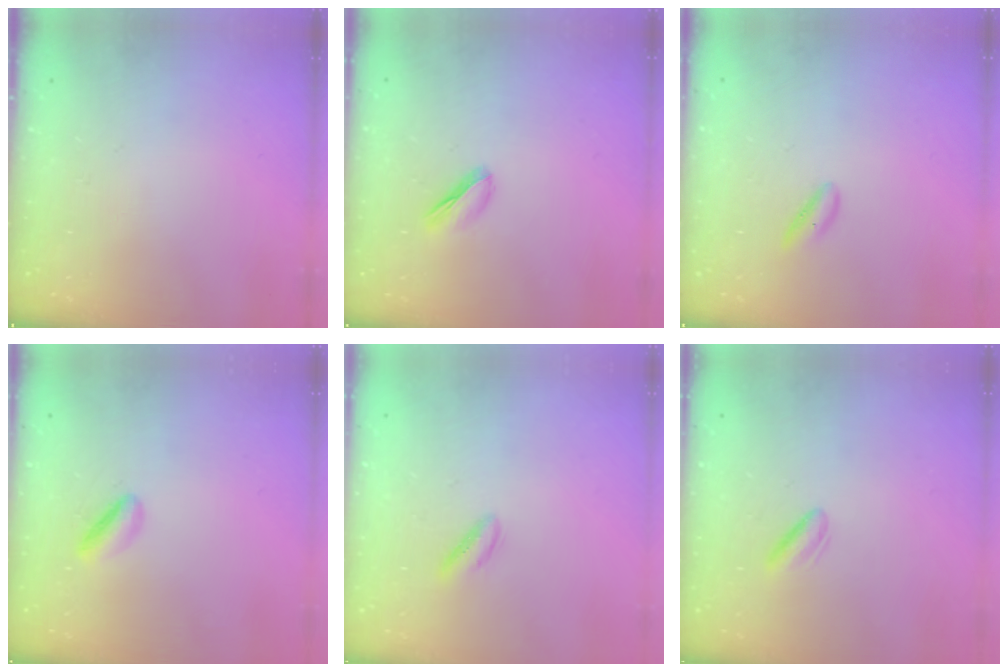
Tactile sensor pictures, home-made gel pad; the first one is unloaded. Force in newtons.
{"total": 4.2, "press": 4.0, "slide": 1.2}
{"total": 3.7, "press": 3.5, "slide": 1.3}
{"total": 3.4, "press": 3.4, "slide": 0.5}
{"total": 2.7, "press": 2.5, "slide": 1.0}
{"total": 2.9, "press": 2.6, "slide": 1.3}